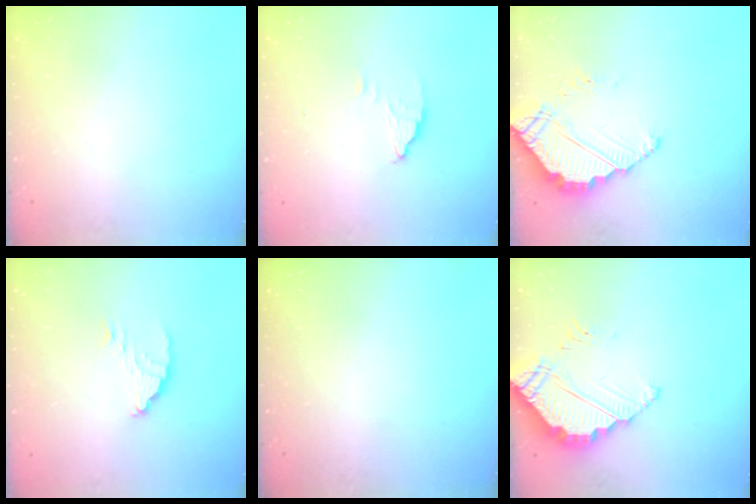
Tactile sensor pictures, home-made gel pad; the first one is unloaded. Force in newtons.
{"total": 2.2, "press": 2.2, "slide": 0.1}
{"total": 5.0, "press": 5.0, "slide": 0.2}
{"total": 3.4, "press": 3.4, "slide": 0.1}
{"total": 0.0}
{"total": 3.8, "press": 3.8, "slide": 0.2}